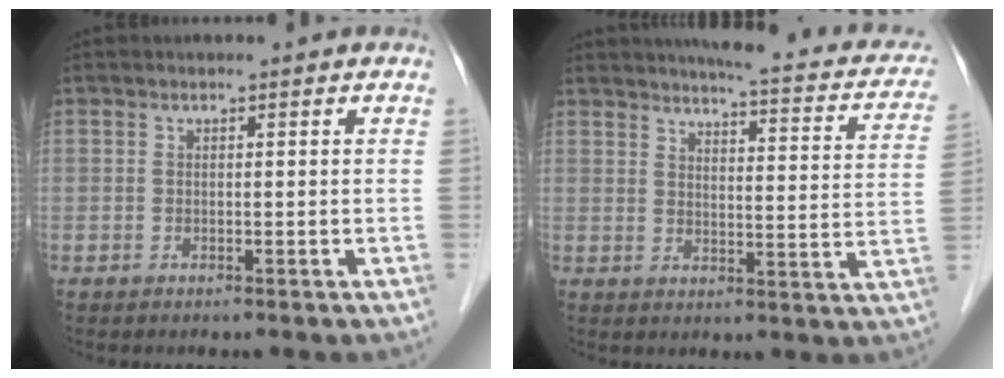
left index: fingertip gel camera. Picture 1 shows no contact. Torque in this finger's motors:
{"motor_torque": [0.31, -0.50, 0.19, 0.04]}